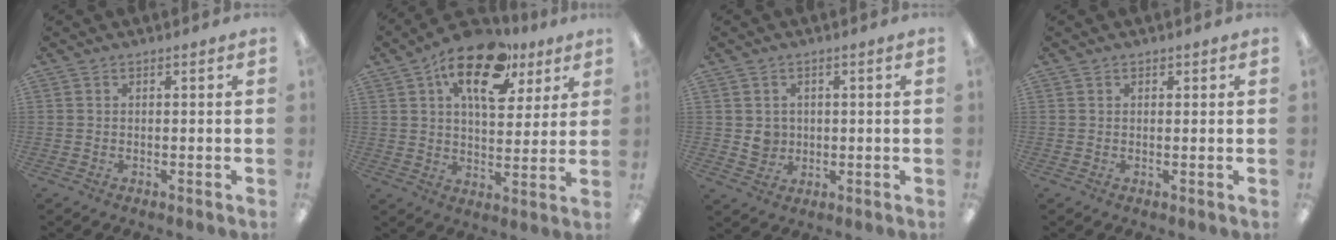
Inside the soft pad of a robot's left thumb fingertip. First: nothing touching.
{"total": 16.7, "force": [9.3, 8.3, 11.1], "torque": [-0.162, -0.036, 0.156]}
{"total": 4.0, "force": [0.6, 3.9, 0.7], "torque": [0.002, -0.002, 0.008]}
{"total": 1.0, "force": [0.6, 0.8, 0.0], "torque": [0.000, 0.003, 0.012]}